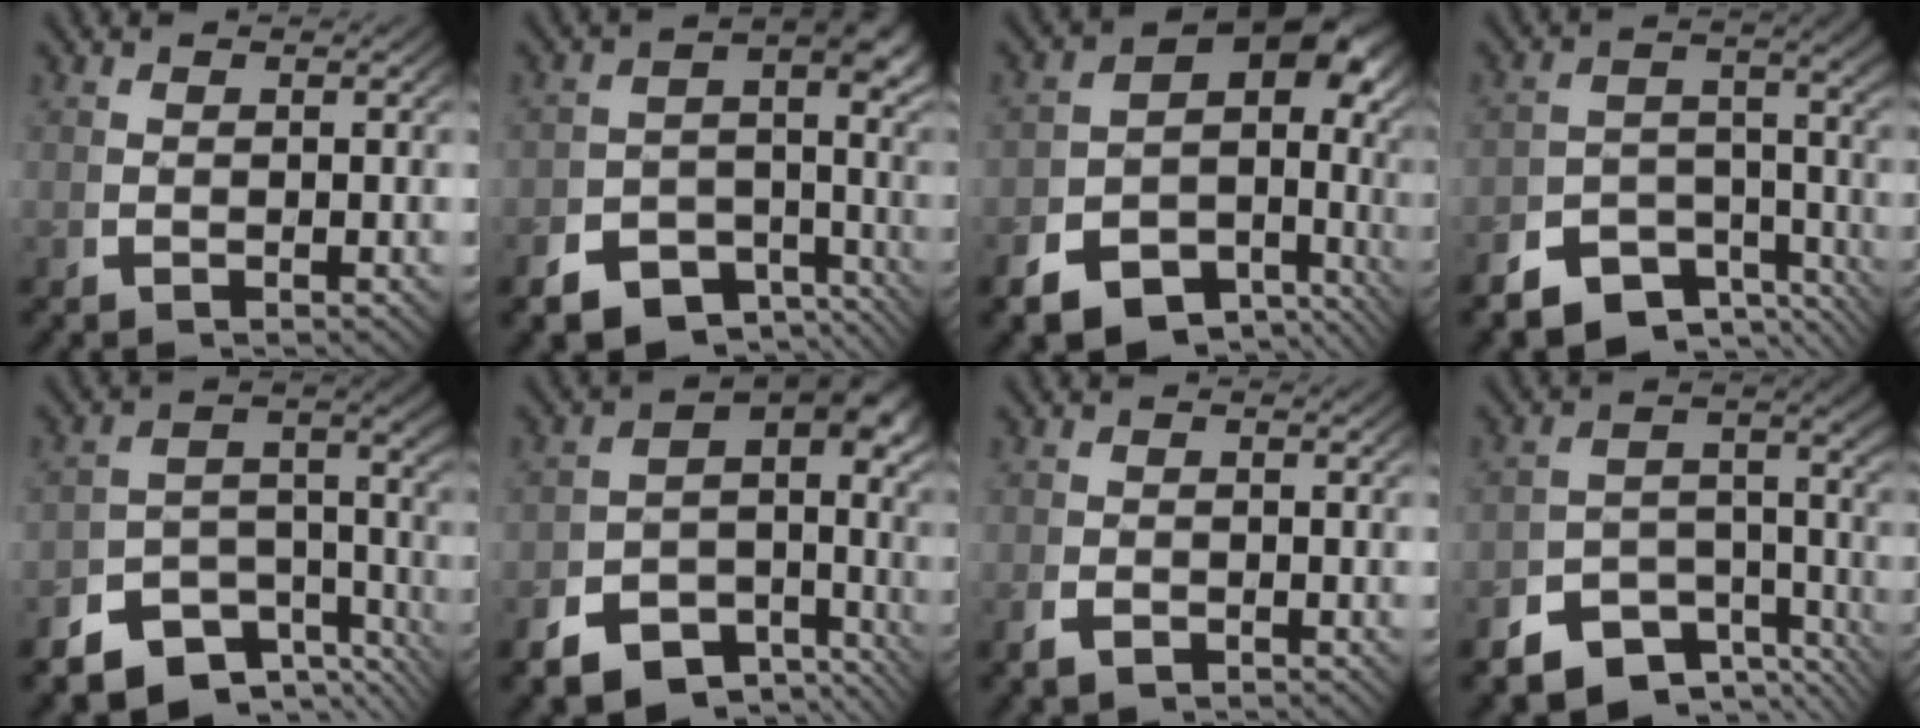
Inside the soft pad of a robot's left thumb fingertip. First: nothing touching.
{"total": 9.8, "force": [-4.6, 6.9, 5.4], "torque": [-0.063, -0.029, -0.076]}
{"total": 13.1, "force": [-2.0, 9.2, 9.1], "torque": [-0.129, -0.009, -0.042]}
{"total": 7.1, "force": [-4.9, 3.8, 3.4], "torque": [-0.042, -0.018, -0.084]}
{"total": 8.2, "force": [-4.7, 4.7, 4.8], "torque": [-0.072, -0.022, -0.074]}
{"total": 10.5, "force": [-3.2, 6.9, 7.2], "torque": [-0.102, -0.017, -0.057]}
{"total": 1.5, "force": [-1.2, 0.8, 0.4], "torque": [-0.013, -0.008, -0.020]}
{"total": 7.6, "force": [-4.9, 4.3, 4.0], "torque": [-0.052, -0.021, -0.081]}